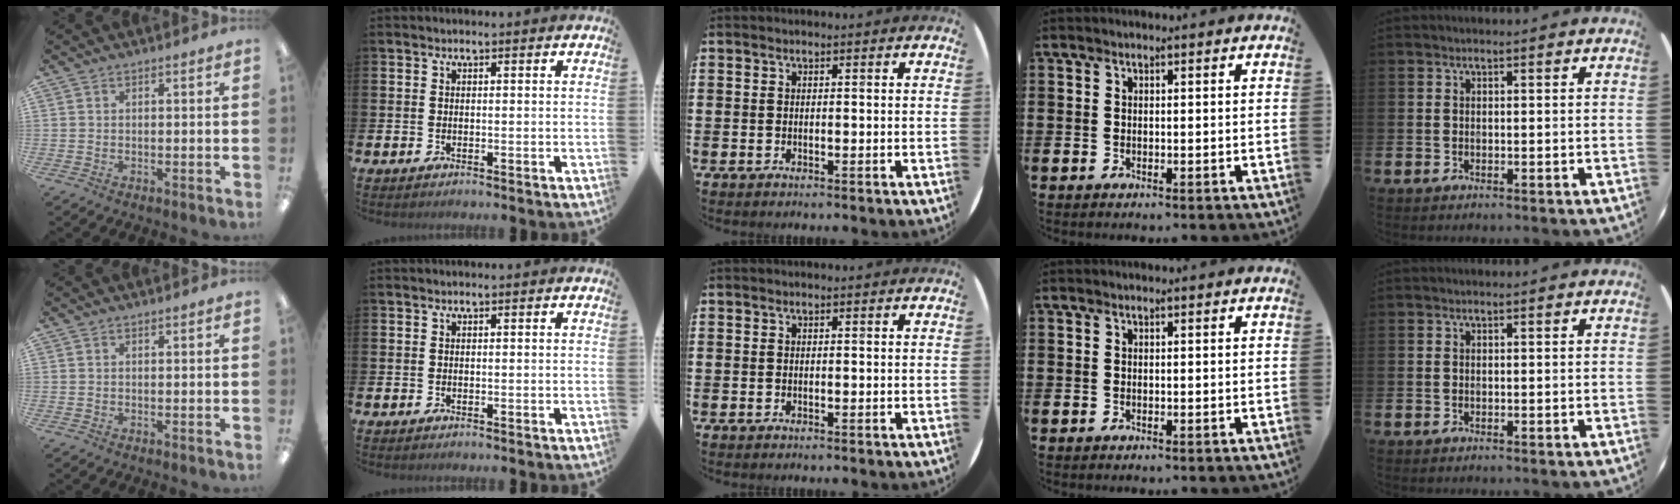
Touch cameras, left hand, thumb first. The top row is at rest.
{}